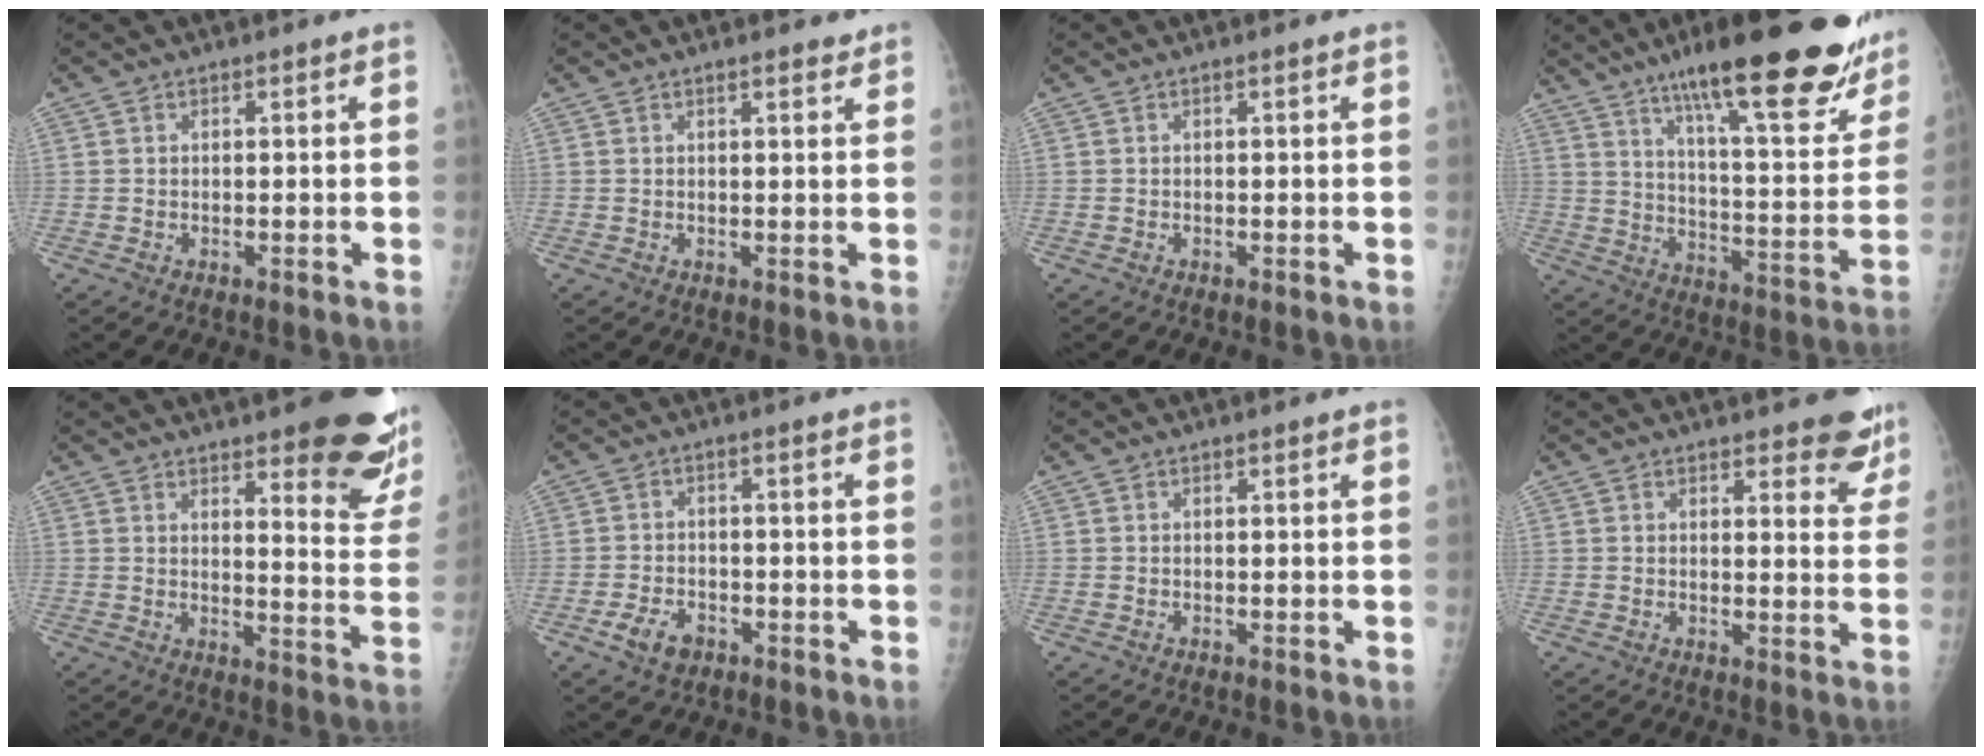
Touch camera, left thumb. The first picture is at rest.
{"total": 2.0, "force": [1.6, 0.5, 1.1], "torque": [-0.011, -0.006, 0.020]}
{"total": 0.0}
{"total": 29.7, "force": [19.1, 6.6, 21.8], "torque": [-0.273, -0.060, 0.273]}
{"total": 19.1, "force": [12.3, 5.1, 13.6], "torque": [-0.135, -0.079, 0.146]}
{"total": 4.5, "force": [-2.5, 2.8, 2.5], "torque": [-0.043, 0.015, -0.041]}
{"total": 0.0}
{"total": 6.7, "force": [5.6, 2.4, 2.7], "torque": [0.007, -0.034, 0.053]}